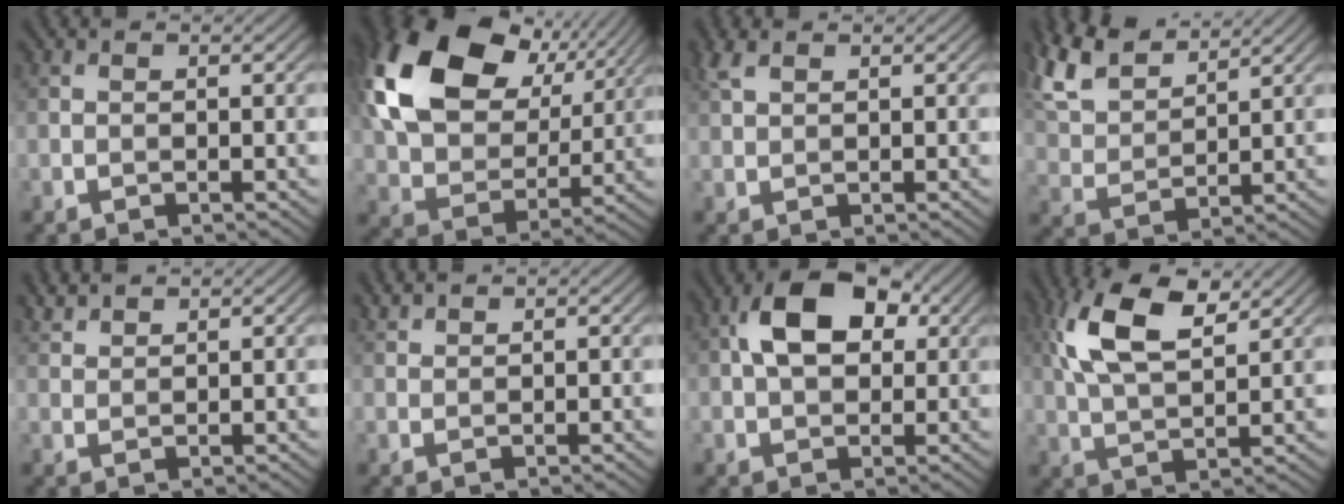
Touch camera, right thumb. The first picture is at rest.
{"total": 19.3, "force": [7.9, 12.7, 12.2], "torque": [-0.279, 0.030, 0.143]}
{"total": 2.5, "force": [1.6, 1.0, 1.7], "torque": [-0.046, 0.011, 0.037]}
{"total": 9.5, "force": [7.3, 3.5, 5.1], "torque": [-0.143, 0.020, 0.152]}
{"total": 2.2, "force": [2.1, 0.4, 0.7], "torque": [-0.019, 0.005, 0.047]}
{"total": 1.4, "force": [1.4, 0.2, 0.4], "torque": [-0.013, 0.007, 0.034]}
{"total": 9.0, "force": [2.3, 5.6, 6.6], "torque": [-0.123, 0.016, 0.032]}
{"total": 10.9, "force": [4.8, 4.6, 8.7], "torque": [-0.198, 0.014, 0.092]}